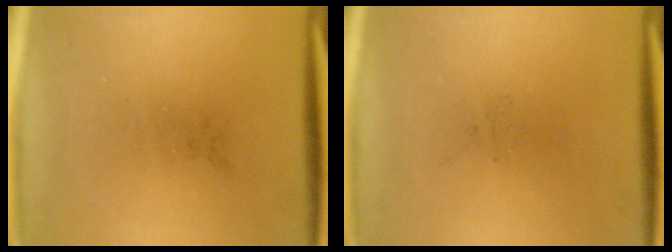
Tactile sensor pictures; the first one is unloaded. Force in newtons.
{"total": 0.0}